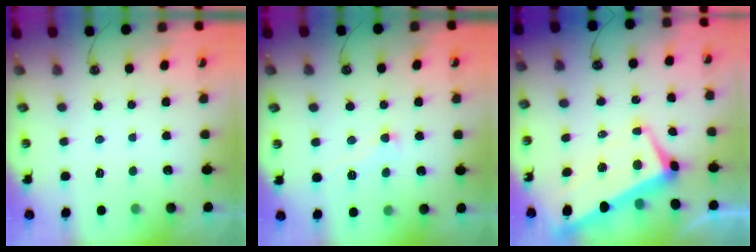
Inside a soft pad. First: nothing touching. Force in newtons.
{"total": 2.3, "press": 2.2, "slide": 0.8}
{"total": 1.8, "press": 1.2, "slide": 1.3}